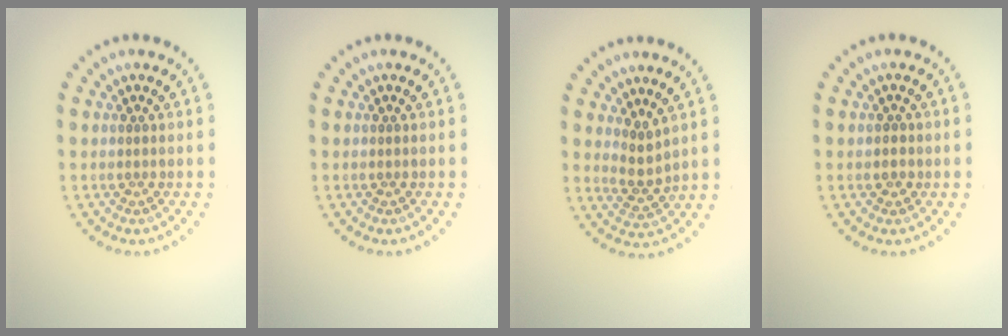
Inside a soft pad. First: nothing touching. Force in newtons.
{"total": 0.0}
{"total": 2.0, "press": 1.6, "slide": 1.2}
{"total": 1.1, "press": 1.0, "slide": 0.6}